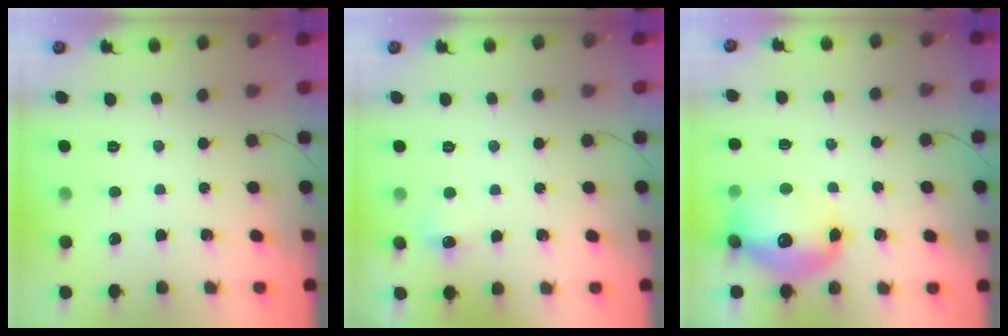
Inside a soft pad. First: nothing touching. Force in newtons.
{"total": 6.1, "press": 5.9, "slide": 1.6}
{"total": 14.6, "press": 14.2, "slide": 3.4}